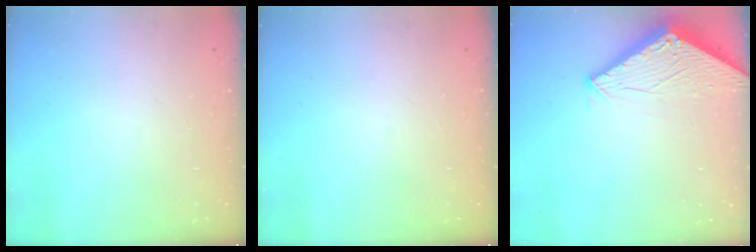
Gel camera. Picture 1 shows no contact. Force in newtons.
{"total": 0.0}
{"total": 2.8, "press": 2.8, "slide": 0.2}